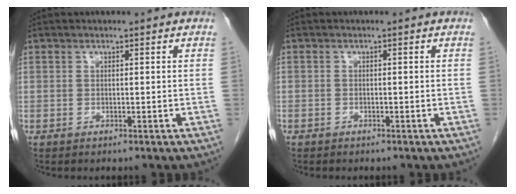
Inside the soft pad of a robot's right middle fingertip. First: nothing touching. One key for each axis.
{"total": 0.7, "fx": -0.5, "fy": 0.5, "fz": 0.0, "tx": -0.001, "ty": 0.004, "tz": -0.008}